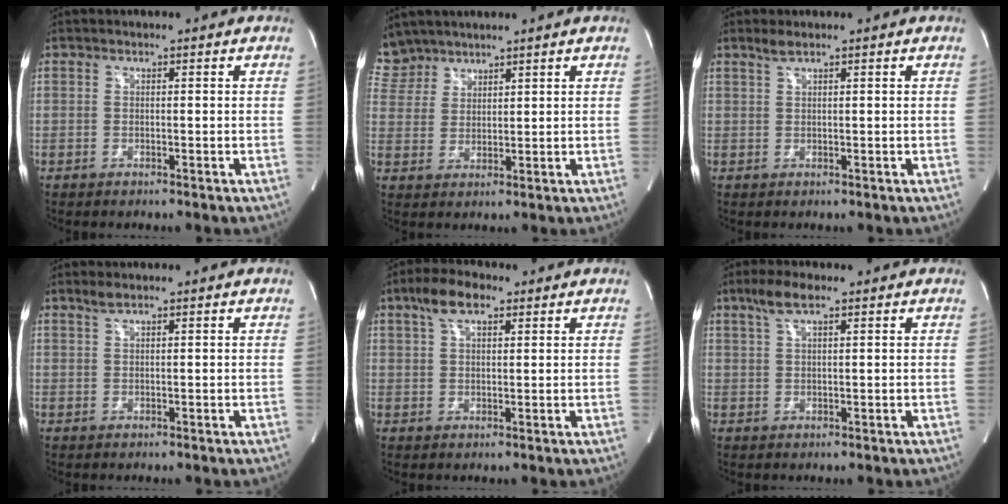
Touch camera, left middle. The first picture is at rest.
{"total": 5.8, "force": [5.3, 2.5, -0.3], "torque": [0.005, 0.010, 0.113]}
{"total": 1.4, "force": [1.1, 0.0, 0.8], "torque": [-0.023, 0.005, 0.026]}
{"total": 1.3, "force": [1.1, 0.0, 0.7], "torque": [-0.021, 0.005, 0.025]}
{"total": 5.4, "force": [3.2, 2.0, 3.8], "torque": [-0.081, 0.019, 0.059]}
{"total": 4.0, "force": [2.6, 0.7, 3.0], "torque": [-0.070, 0.014, 0.053]}